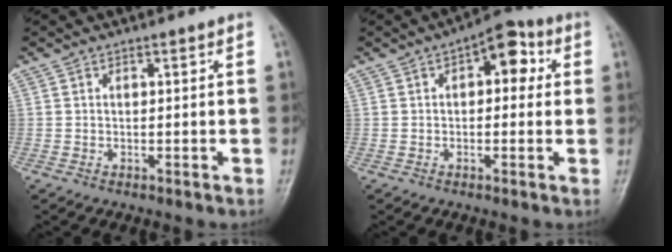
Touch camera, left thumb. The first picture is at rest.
{"total": 7.5, "force": [1.9, 4.2, 6.0], "torque": [-0.042, 0.016, 0.012]}